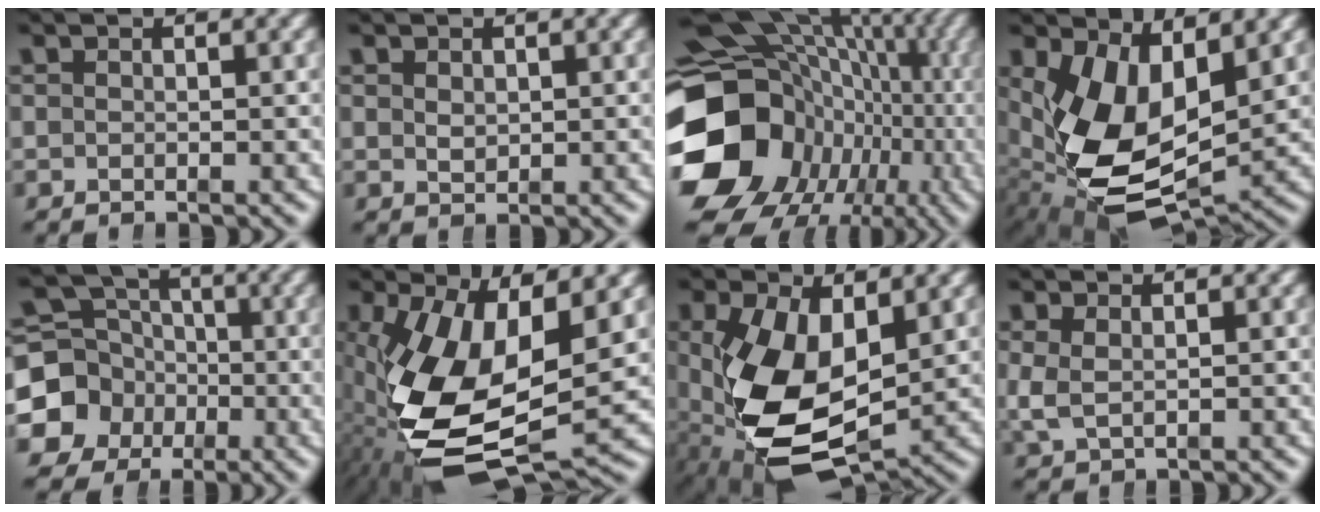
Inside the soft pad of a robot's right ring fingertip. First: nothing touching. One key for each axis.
{"total": 0.8, "fx": 0.2, "fy": 0.3, "fz": 0.6, "tx": -0.014, "ty": -0.011, "tz": 0.016}
{"total": 21.0, "fx": -3.1, "fy": 16.4, "fz": 12.7, "tx": -0.230, "ty": -0.067, "tz": -0.029}
{"total": 10.9, "fx": -1.1, "fy": 6.4, "fz": 8.7, "tx": -0.192, "ty": -0.049, "tz": 0.010}
{"total": 12.8, "fx": -2.5, "fy": 11.5, "fz": 5.0, "tx": -0.098, "ty": -0.052, "tz": -0.040}
{"total": 12.8, "fx": -2.6, "fy": 6.8, "fz": 10.6, "tx": -0.232, "ty": -0.049, "tz": -0.011}
{"total": 11.2, "fx": -1.9, "fy": 6.5, "fz": 8.9, "tx": -0.204, "ty": -0.059, "tz": 0.003}
{"total": 2.4, "fx": 0.2, "fy": 1.7, "fz": 1.7, "tx": -0.056, "ty": -0.018, "tz": 0.018}